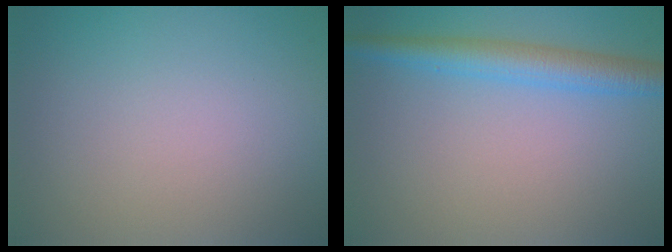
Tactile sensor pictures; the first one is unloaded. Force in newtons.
{"total": 3.7, "press": 3.7, "slide": 0.0}